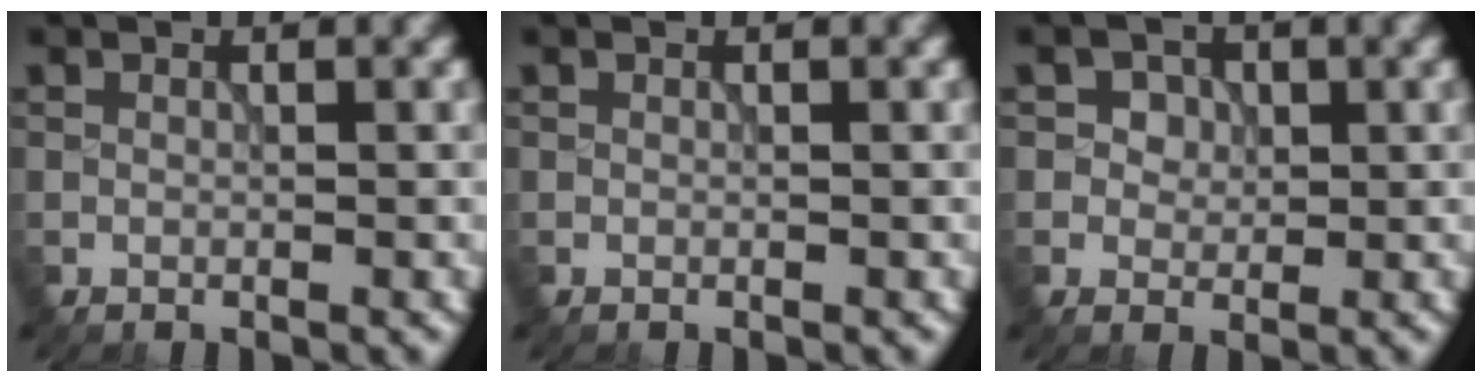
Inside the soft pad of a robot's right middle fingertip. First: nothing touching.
{"total": 0.0}
{"total": 2.8, "force": [1.0, 2.2, 1.3], "torque": [-0.020, 0.000, 0.007]}